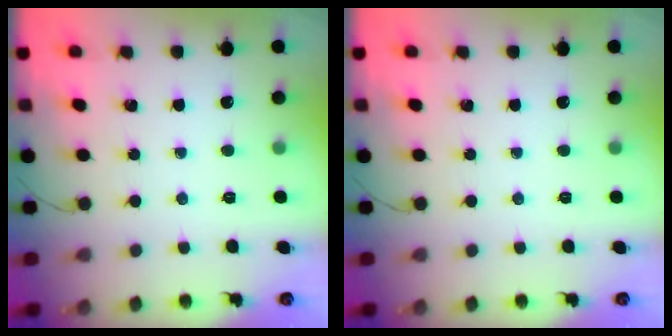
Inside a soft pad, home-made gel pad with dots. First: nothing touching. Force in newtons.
{"total": 0.0}